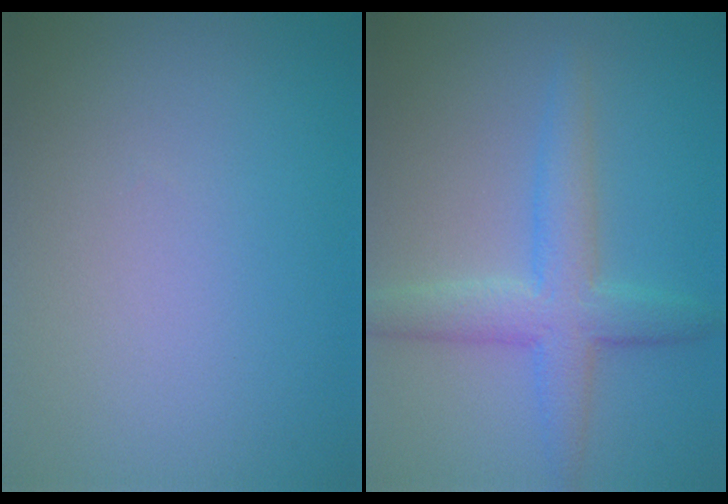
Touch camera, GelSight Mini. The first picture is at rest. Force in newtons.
{"total": 4.3, "press": 4.3, "slide": 0.1}